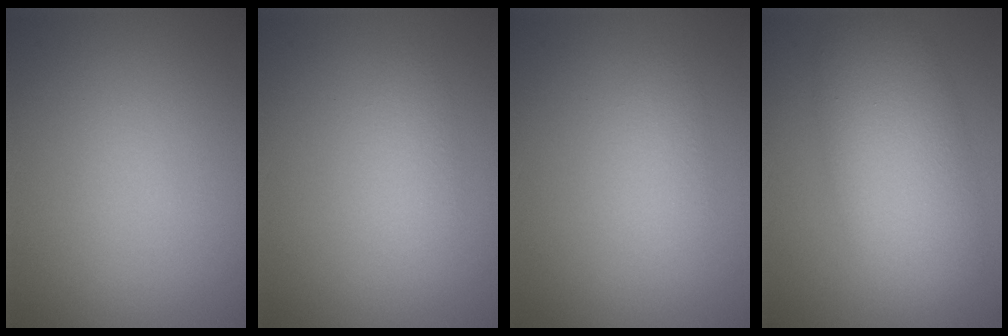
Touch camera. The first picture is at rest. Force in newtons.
{"total": 1.6, "press": 1.6, "slide": 0.2}
{"total": 1.6, "press": 1.6, "slide": 0.2}
{"total": 7.3, "press": 7.3, "slide": 0.5}